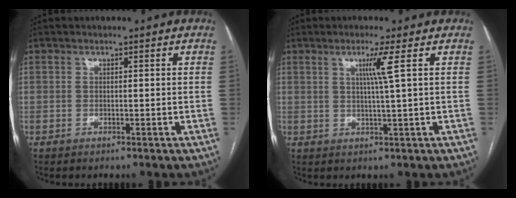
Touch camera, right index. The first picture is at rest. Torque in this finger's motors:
{"motor_torque": [0.22, -0.10, 0.30, 0.07]}